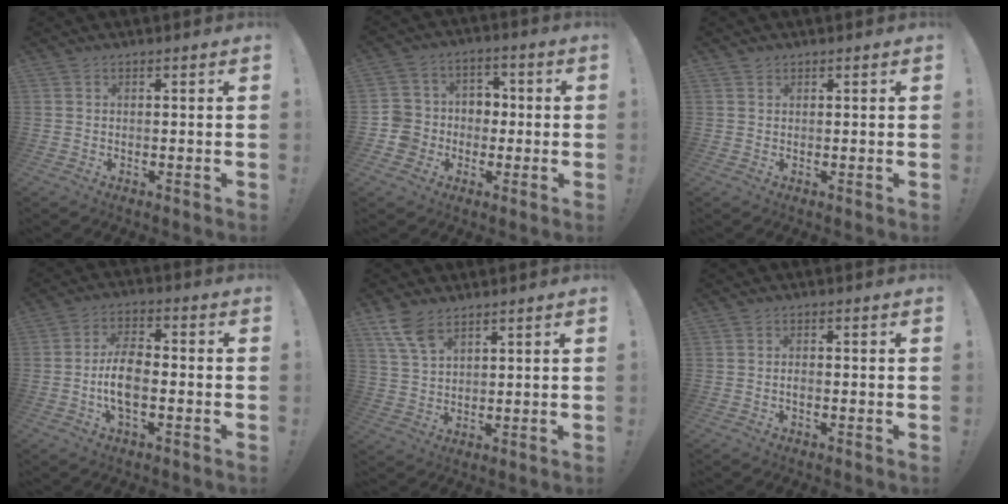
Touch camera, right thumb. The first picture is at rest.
{"total": 9.9, "force": [-2.7, 9.2, 2.3], "torque": [-0.042, 0.035, -0.043]}
{"total": 0.9, "force": [0.7, 0.5, 0.1], "torque": [0.004, -0.002, 0.013]}
{"total": 9.4, "force": [-2.3, 4.6, 7.9], "torque": [-0.155, 0.008, -0.040]}
{"total": 7.7, "force": [5.1, 3.7, 4.4], "torque": [-0.086, -0.018, 0.100]}
{"total": 1.2, "force": [-0.7, 0.4, 0.8], "torque": [-0.022, 0.005, -0.012]}